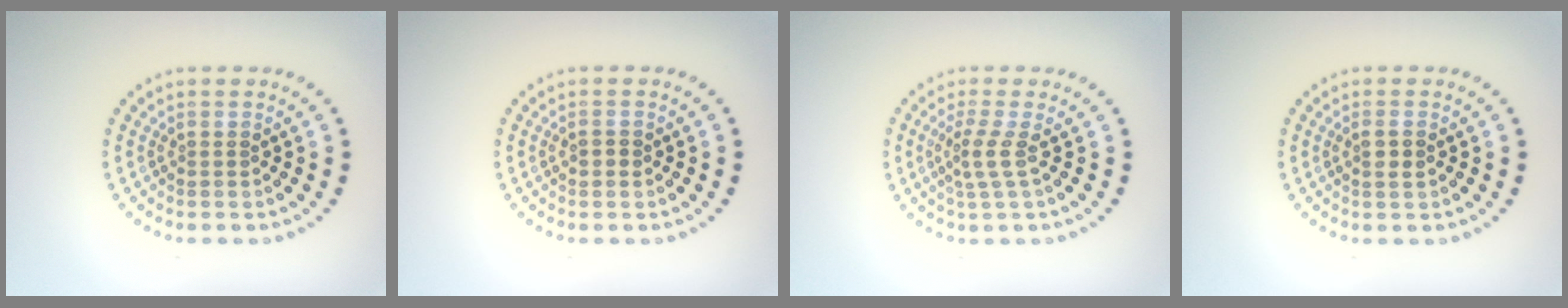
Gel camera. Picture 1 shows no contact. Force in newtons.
{"total": 0.9, "press": 0.9, "slide": 0.2}
{"total": 2.1, "press": 1.4, "slide": 1.6}
{"total": 1.2, "press": 1.1, "slide": 0.5}